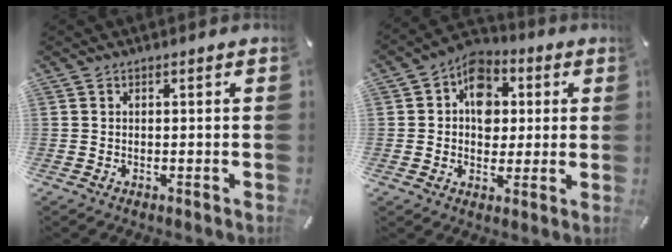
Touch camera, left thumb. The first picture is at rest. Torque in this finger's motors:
{"motor_torque": [0.64, 0.41, 0.21, 0.18, 0.04]}